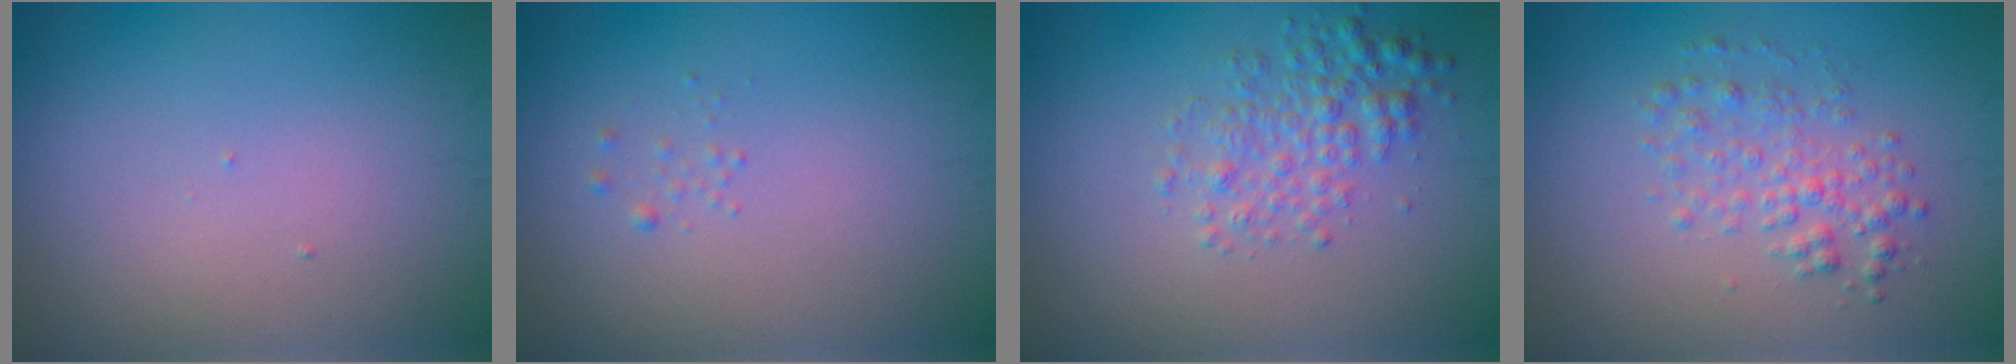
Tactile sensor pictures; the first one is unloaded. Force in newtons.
{"total": 0.7, "press": 0.7, "slide": 0.1}
{"total": 2.9, "press": 2.9, "slide": 0.0}
{"total": 2.5, "press": 2.5, "slide": 0.0}